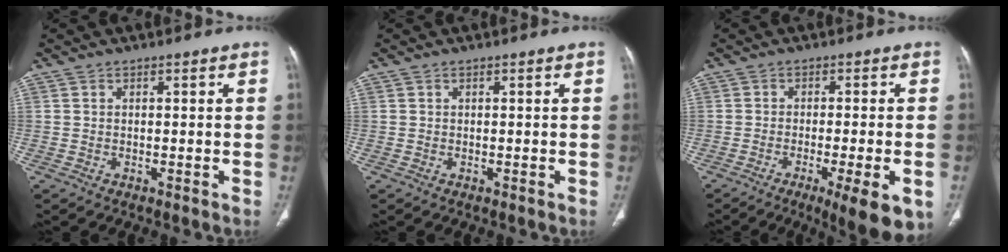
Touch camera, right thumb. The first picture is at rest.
{"total": 0.0}
{"total": 10.7, "force": [-5.1, 2.0, 9.2], "torque": [-0.118, -0.010, -0.071]}